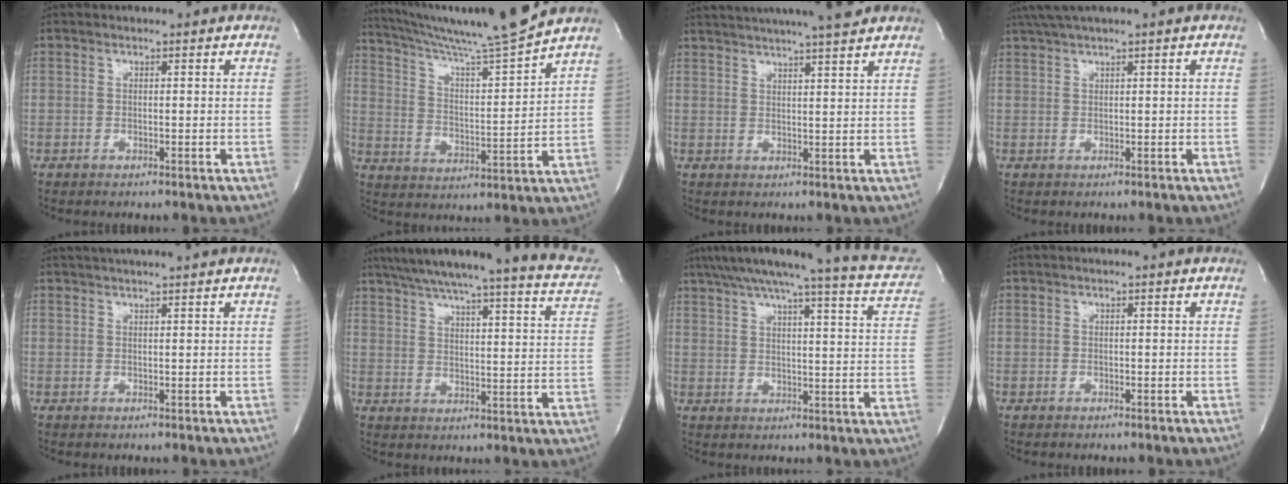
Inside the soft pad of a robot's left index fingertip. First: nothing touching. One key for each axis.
{"total": 16.0, "fx": 14.5, "fy": -2.2, "fz": 6.6, "tx": -0.119, "ty": -0.025, "tz": 0.231}
{"total": 15.0, "fx": 13.3, "fy": 0.0, "fz": 6.9, "tx": -0.122, "ty": 0.016, "tz": 0.184}
{"total": 3.8, "fx": 2.7, "fy": -0.6, "fz": 2.6, "tx": -0.057, "ty": 0.024, "tz": 0.056}
{"total": 7.7, "fx": 6.8, "fy": 0.1, "fz": 3.7, "tx": -0.060, "ty": 0.029, "tz": 0.091}
{"total": 23.6, "fx": 19.9, "fy": 2.5, "fz": 12.6, "tx": -0.180, "ty": -0.013, "tz": 0.245}
{"total": 19.0, "fx": 16.1, "fy": 1.5, "fz": 9.9, "tx": -0.142, "ty": -0.008, "tz": 0.194}
{"total": 0.7, "fx": 0.6, "fy": -0.1, "fz": 0.4, "tx": -0.008, "ty": 0.008, "tz": 0.012}